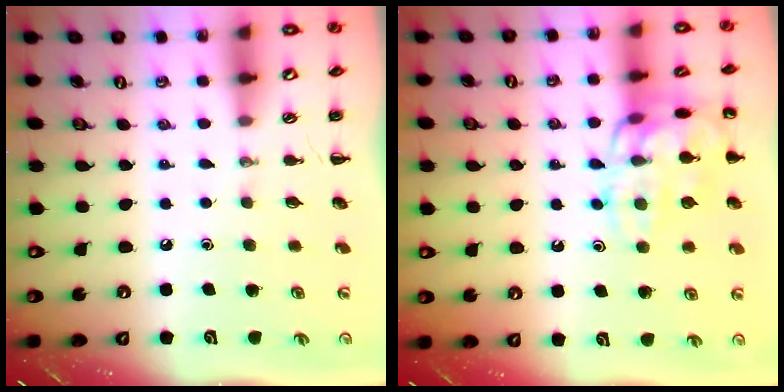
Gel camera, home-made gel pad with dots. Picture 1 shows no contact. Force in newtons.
{"total": 16.2, "press": 16.2, "slide": 0.3}